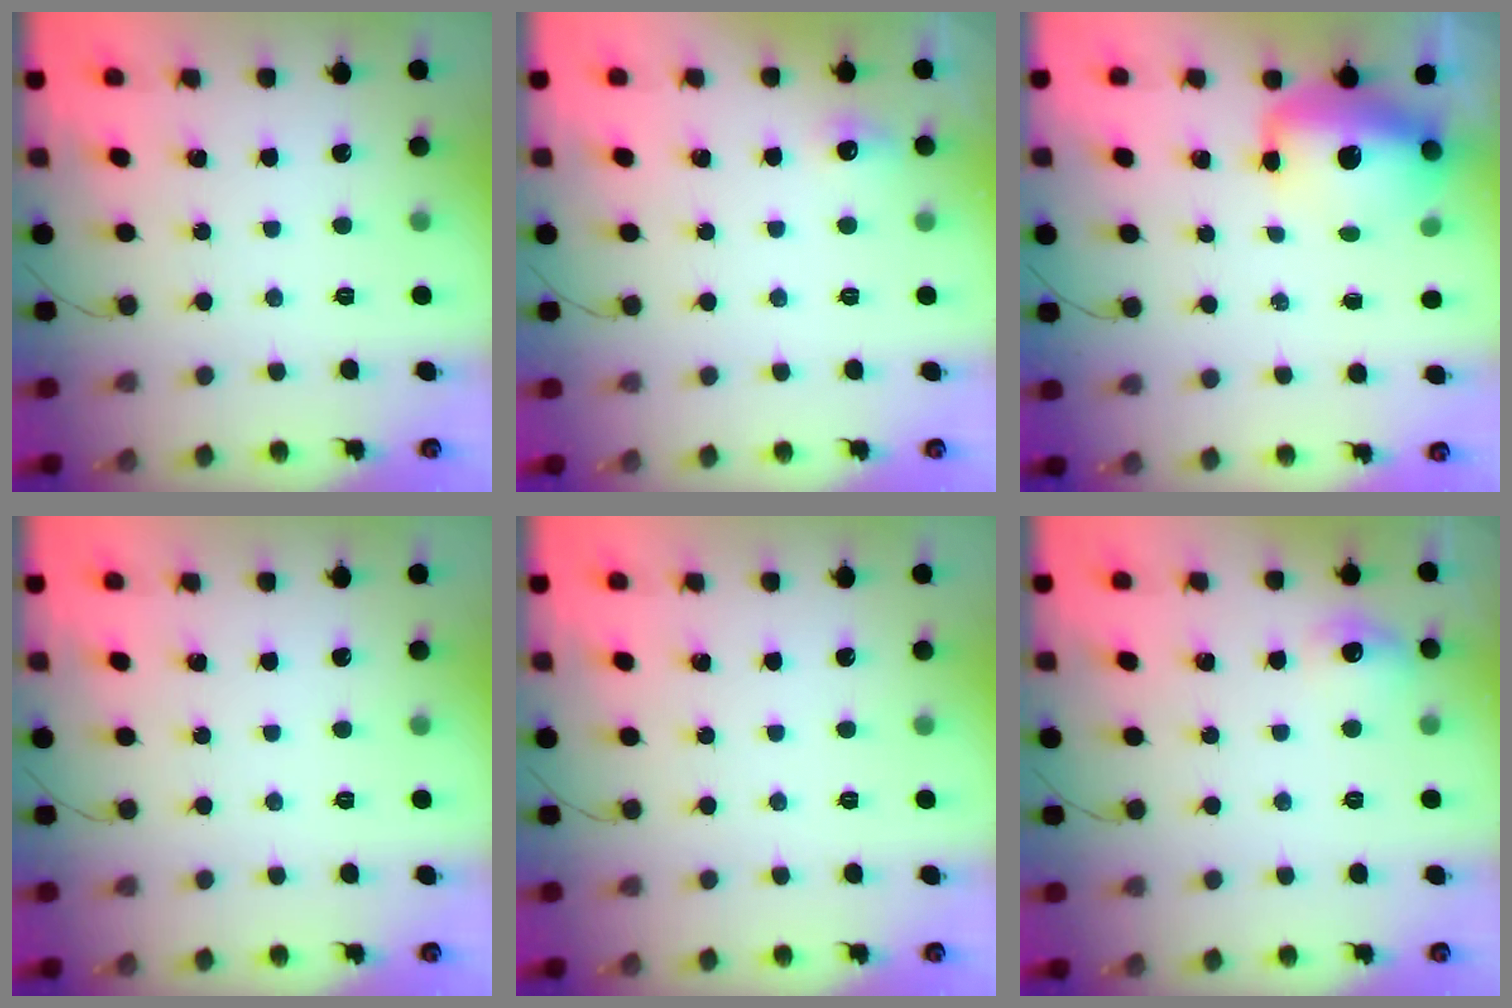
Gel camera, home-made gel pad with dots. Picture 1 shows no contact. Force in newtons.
{"total": 12.6, "press": 5.2, "slide": 11.4}
{"total": 13.4, "press": 13.1, "slide": 3.2}
{"total": 0.0}
{"total": 0.0}
{"total": 7.5, "press": 7.4, "slide": 1.5}